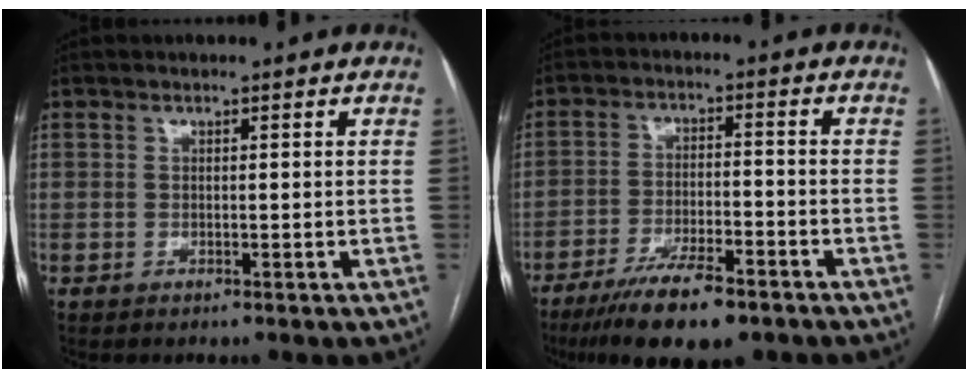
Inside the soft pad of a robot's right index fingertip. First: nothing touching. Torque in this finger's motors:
{"motor_torque": [0.23, -0.19, 0.15, 0.01]}